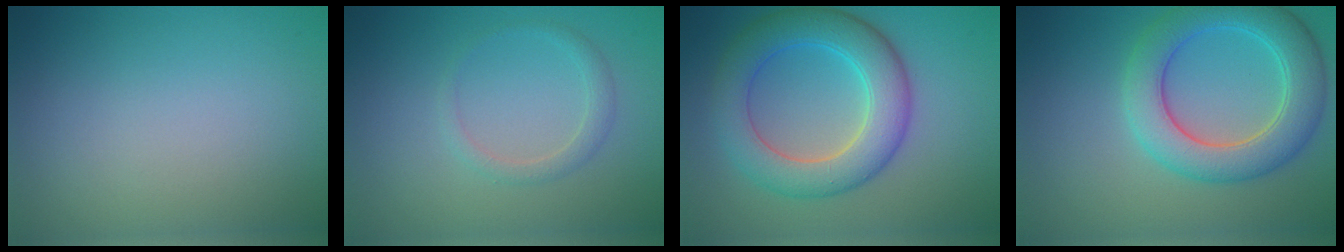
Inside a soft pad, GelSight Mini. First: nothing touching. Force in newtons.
{"total": 1.5, "press": 1.5, "slide": 0.1}
{"total": 6.9, "press": 6.9, "slide": 0.2}
{"total": 6.3, "press": 6.3, "slide": 0.5}